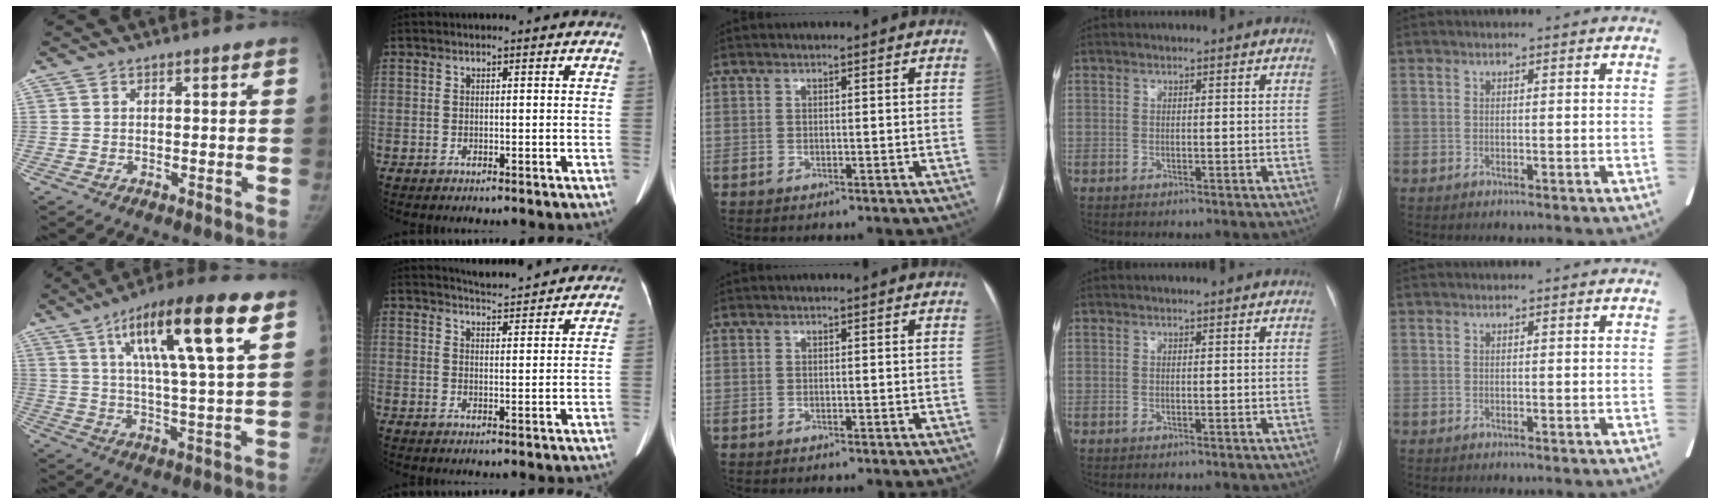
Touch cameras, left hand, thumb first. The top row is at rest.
{"thumb": {"total": 19.1, "force": [8.8, 3.5, 16.5], "torque": [-0.260, -0.016, 0.140]}, "index": {"total": 7.4, "force": [7.2, 0.6, 1.4], "torque": [-0.029, 0.010, 0.094]}}